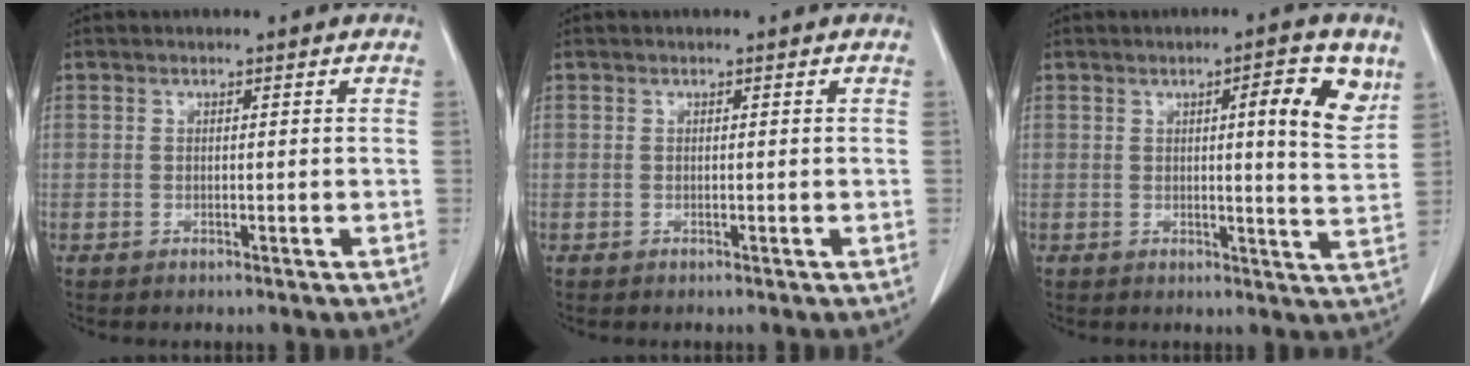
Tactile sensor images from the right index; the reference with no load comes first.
{"total": 0.0}
{"total": 8.2, "force": [3.6, 1.3, 7.3], "torque": [-0.093, -0.002, 0.044]}